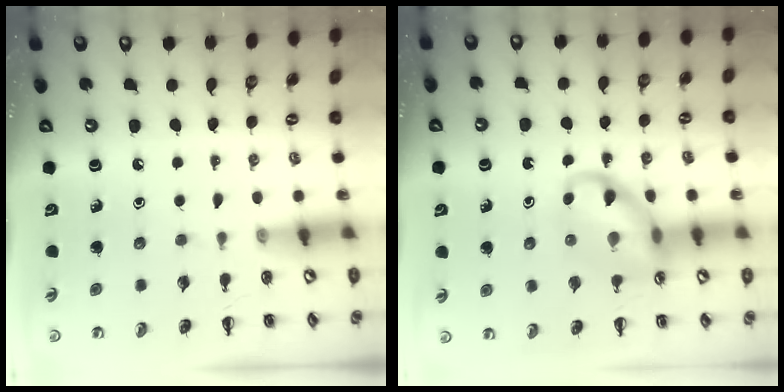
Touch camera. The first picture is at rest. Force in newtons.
{"total": 11.8, "press": 11.7, "slide": 1.6}